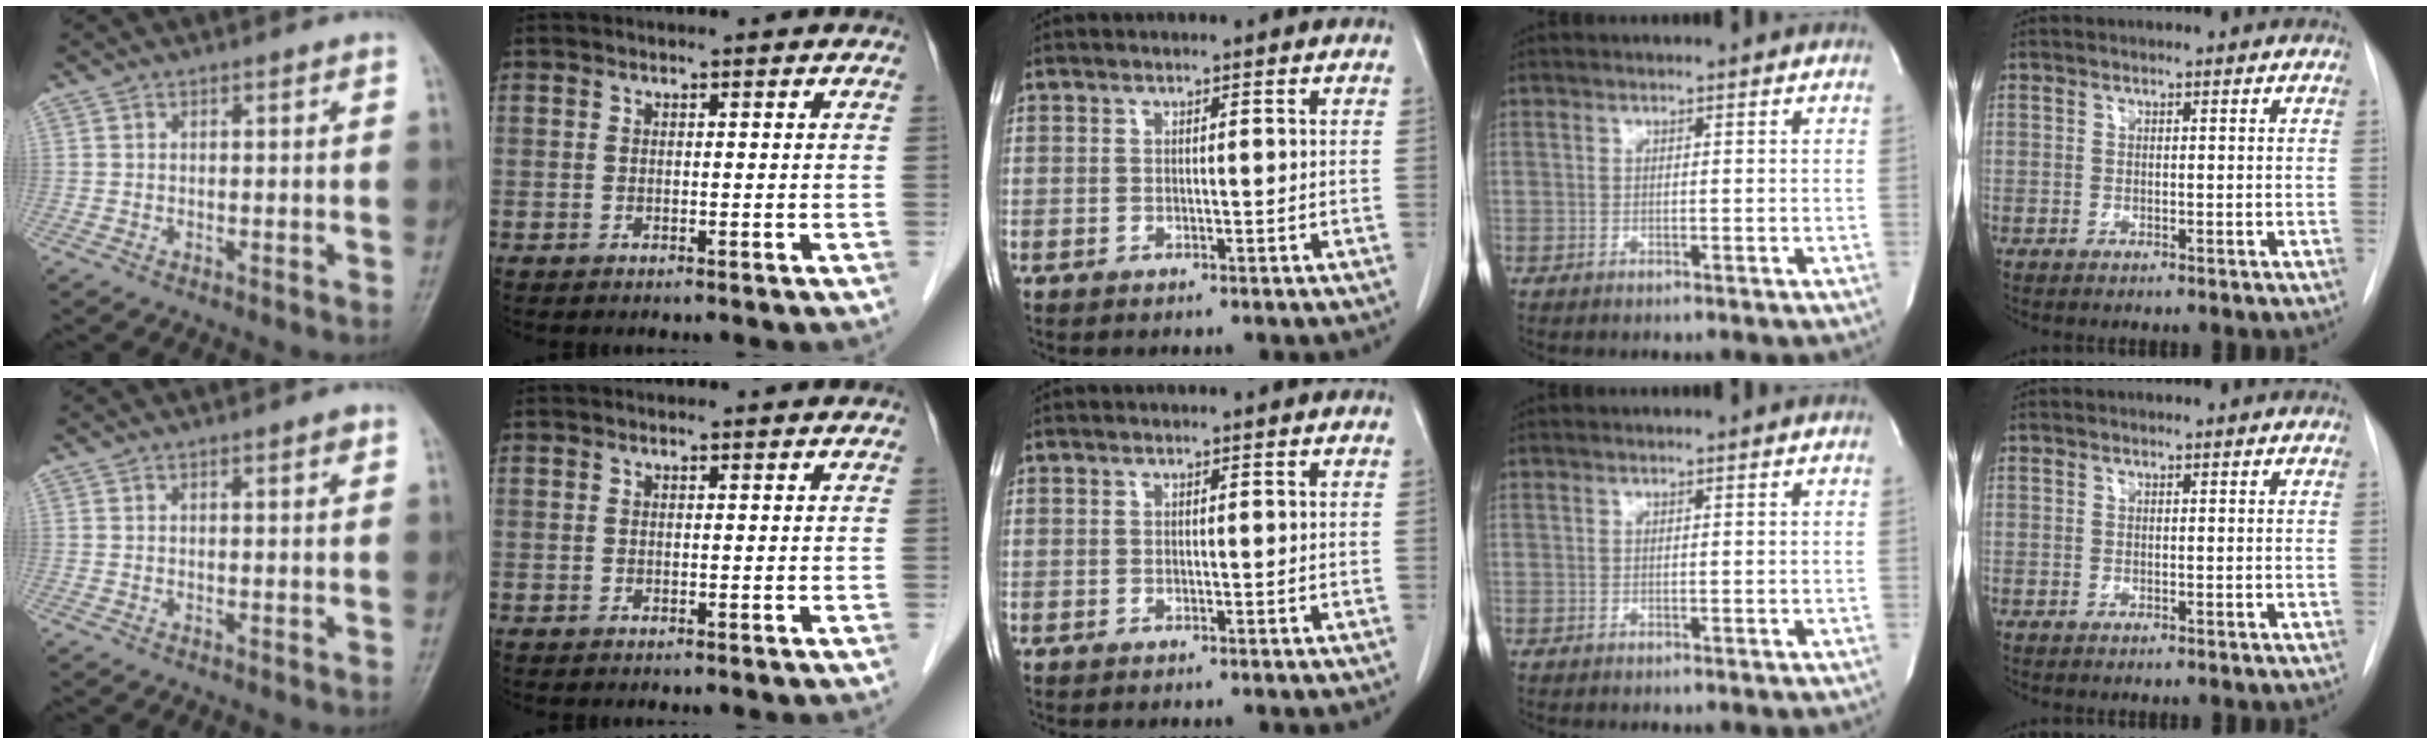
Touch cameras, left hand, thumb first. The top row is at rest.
{"thumb": {"total": 1.3, "force": [0.7, 0.3, 1.0], "torque": [-0.014, -0.001, 0.009]}, "index": {"total": 0.7, "force": [0.6, 0.1, 0.2], "torque": [-0.012, 0.007, 0.010]}}